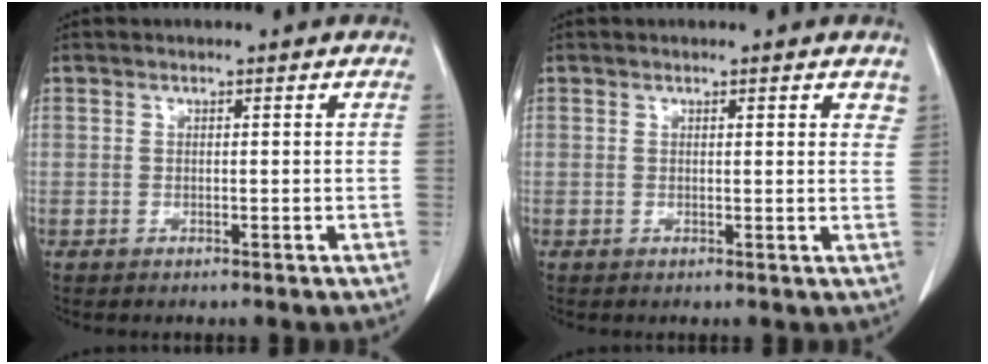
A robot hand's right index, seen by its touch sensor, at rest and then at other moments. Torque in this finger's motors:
{"motor_torque": [0.02, 0.02, 0.00, -0.01]}